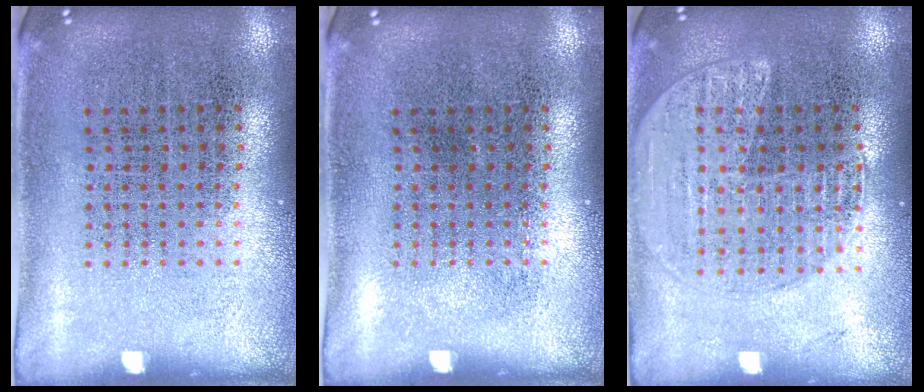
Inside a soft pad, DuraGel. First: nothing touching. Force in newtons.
{"total": 0.0}
{"total": 1.6, "press": 1.5, "slide": 0.4}